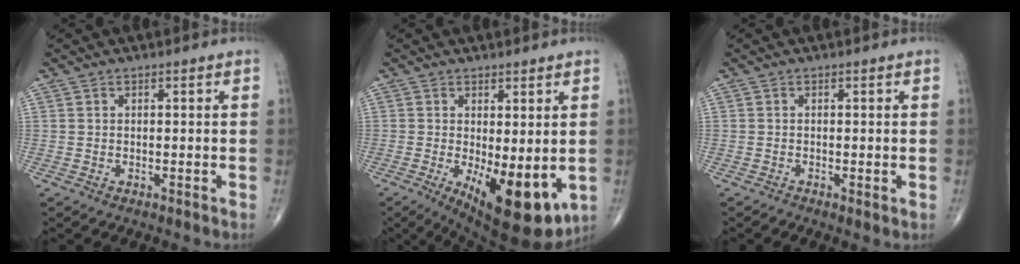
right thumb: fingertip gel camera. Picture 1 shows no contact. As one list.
[{"total": 13.2, "force": [-2.8, 5.2, 11.8], "torque": [-0.162, -0.029, -0.023]}, {"total": 0.9, "force": [-0.3, 0.3, 0.8], "torque": [-0.012, -0.003, -0.010]}]